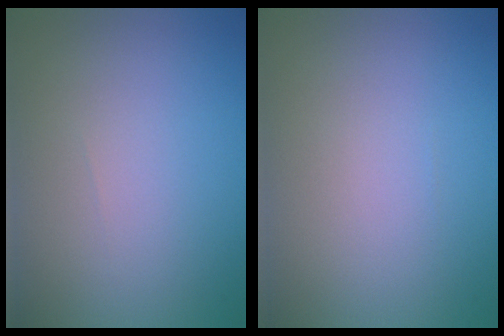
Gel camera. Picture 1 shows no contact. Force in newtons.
{"total": 0.0}